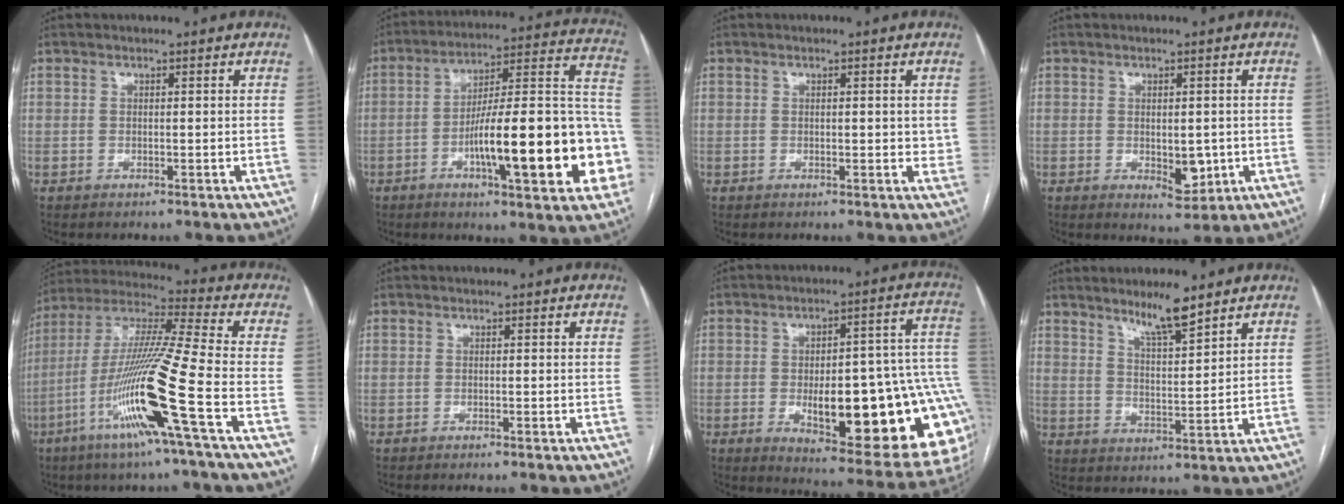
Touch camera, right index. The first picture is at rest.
{"total": 24.1, "force": [-6.7, 4.0, 22.8], "torque": [-0.263, 0.025, -0.090]}
{"total": 2.5, "force": [0.5, 1.0, 2.2], "torque": [-0.028, -0.003, 0.004]}
{"total": 4.2, "force": [-0.6, 2.1, 3.6], "torque": [-0.048, -0.010, 0.002]}
{"total": 18.2, "force": [-7.0, -1.5, 16.8], "torque": [-0.338, -0.020, -0.140]}
{"total": 0.7, "force": [-0.6, -0.2, 0.4], "torque": [-0.007, 0.004, -0.010]}
{"total": 25.9, "force": [-5.4, 7.0, 24.3], "torque": [-0.226, 0.020, -0.052]}
{"total": 6.6, "force": [5.3, 0.4, 4.0], "torque": [-0.071, -0.009, 0.096]}